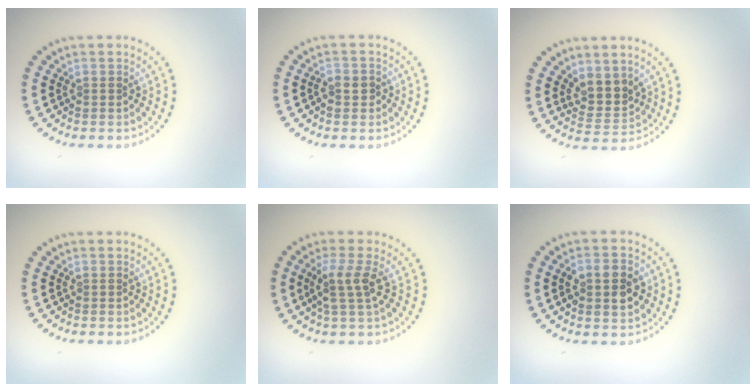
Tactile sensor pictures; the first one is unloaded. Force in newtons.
{"total": 1.8, "press": 1.8, "slide": 0.5}
{"total": 2.9, "press": 2.3, "slide": 1.6}
{"total": 0.0}
{"total": 2.7, "press": 2.0, "slide": 1.8}
{"total": 3.8, "press": 3.8, "slide": 0.2}